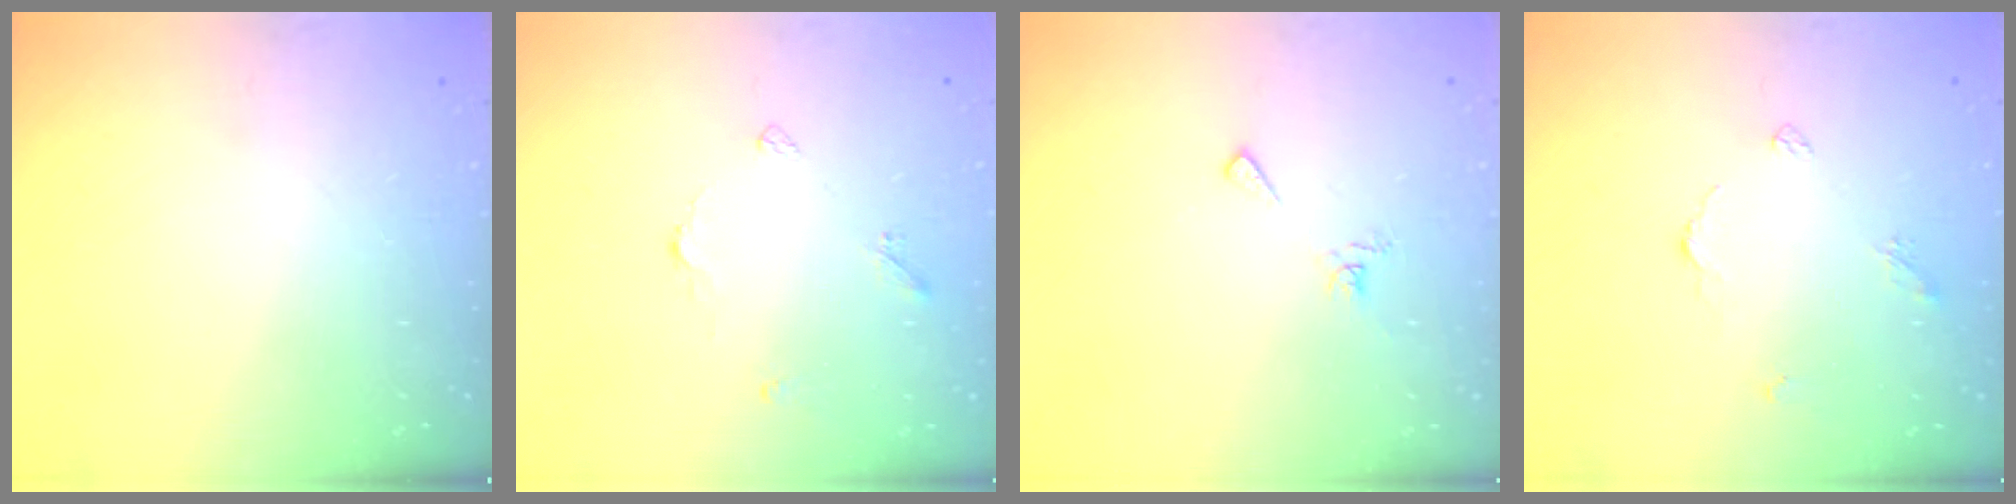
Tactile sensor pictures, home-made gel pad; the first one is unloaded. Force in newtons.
{"total": 3.4, "press": 3.3, "slide": 0.5}
{"total": 6.1, "press": 6.1, "slide": 0.6}
{"total": 4.0, "press": 4.0, "slide": 0.5}